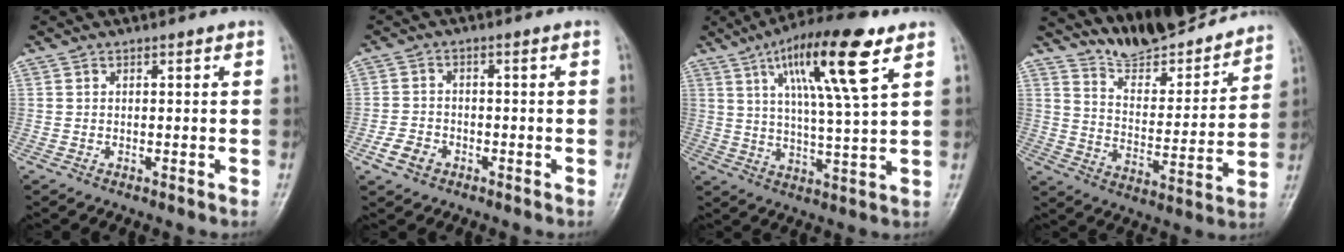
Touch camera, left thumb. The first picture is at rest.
{"total": 4.2, "force": [-2.2, 3.1, 1.8], "torque": [-0.032, 0.013, -0.040]}
{"total": 16.1, "force": [7.6, 2.8, 14.0], "torque": [-0.235, -0.020, 0.127]}
{"total": 16.5, "force": [15.5, 3.3, 4.8], "torque": [-0.046, -0.102, 0.241]}